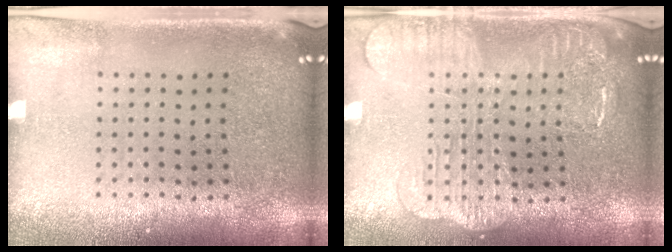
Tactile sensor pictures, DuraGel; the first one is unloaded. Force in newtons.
{"total": 2.0, "press": 2.0, "slide": 0.4}